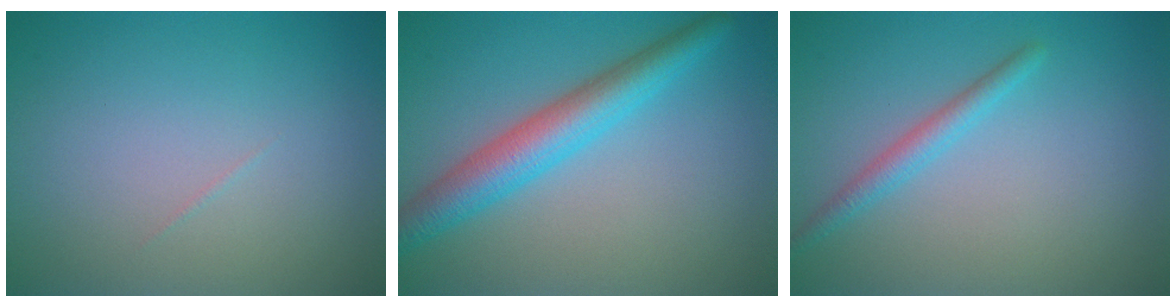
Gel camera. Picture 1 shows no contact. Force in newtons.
{"total": 5.1, "press": 5.1, "slide": 0.2}
{"total": 1.9, "press": 1.9, "slide": 0.2}